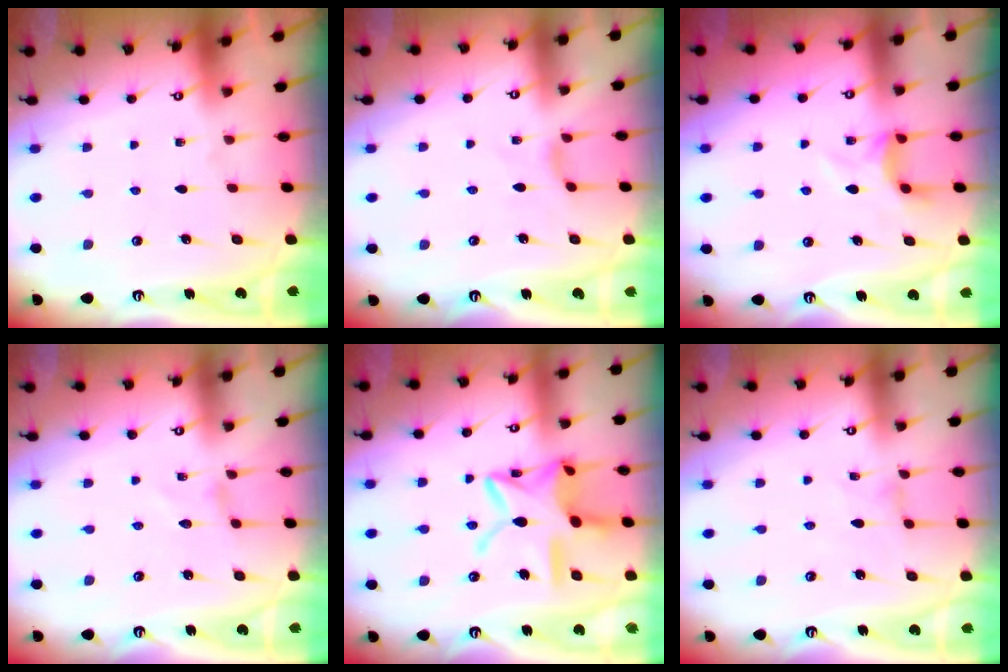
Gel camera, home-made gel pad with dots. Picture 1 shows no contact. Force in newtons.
{"total": 2.3, "press": 2.2, "slide": 0.6}
{"total": 6.1, "press": 6.0, "slide": 0.9}
{"total": 0.0}
{"total": 17.3, "press": 17.3, "slide": 1.4}
{"total": 0.0}